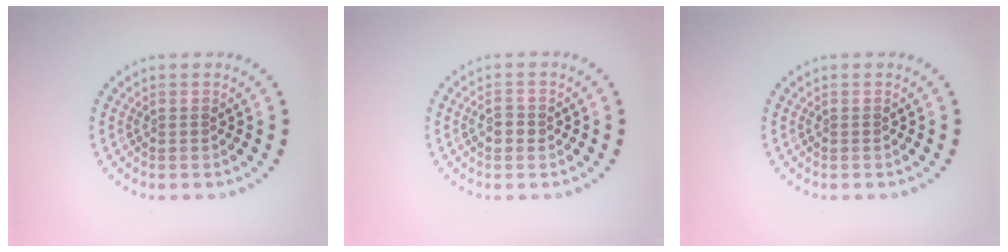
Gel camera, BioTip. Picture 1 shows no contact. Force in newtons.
{"total": 1.2, "press": 1.2, "slide": 0.1}
{"total": 0.0}